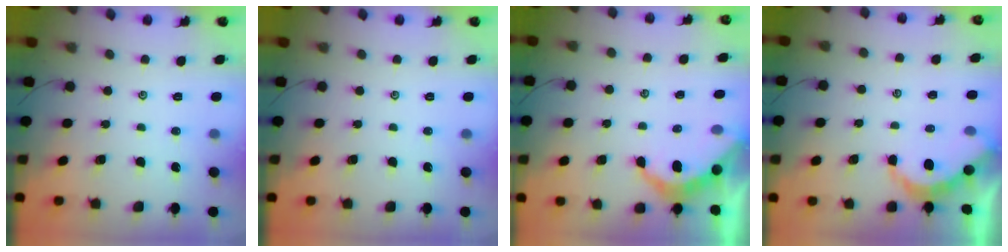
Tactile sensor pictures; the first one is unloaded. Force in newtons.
{"total": 0.0}
{"total": 6.1, "press": 6.1, "slide": 0.3}
{"total": 3.2, "press": 3.2, "slide": 0.3}